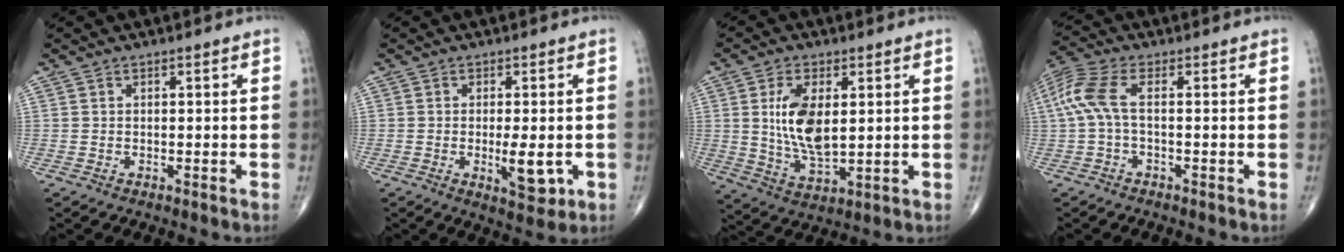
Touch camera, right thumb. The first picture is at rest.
{"total": 6.0, "force": [-1.1, 2.2, 5.5], "torque": [-0.074, -0.011, -0.011]}
{"total": 11.0, "force": [1.9, 5.4, 9.4], "torque": [-0.173, -0.019, 0.042]}
{"total": 7.1, "force": [0.0, 2.7, 6.6], "torque": [-0.180, 0.027, -0.003]}